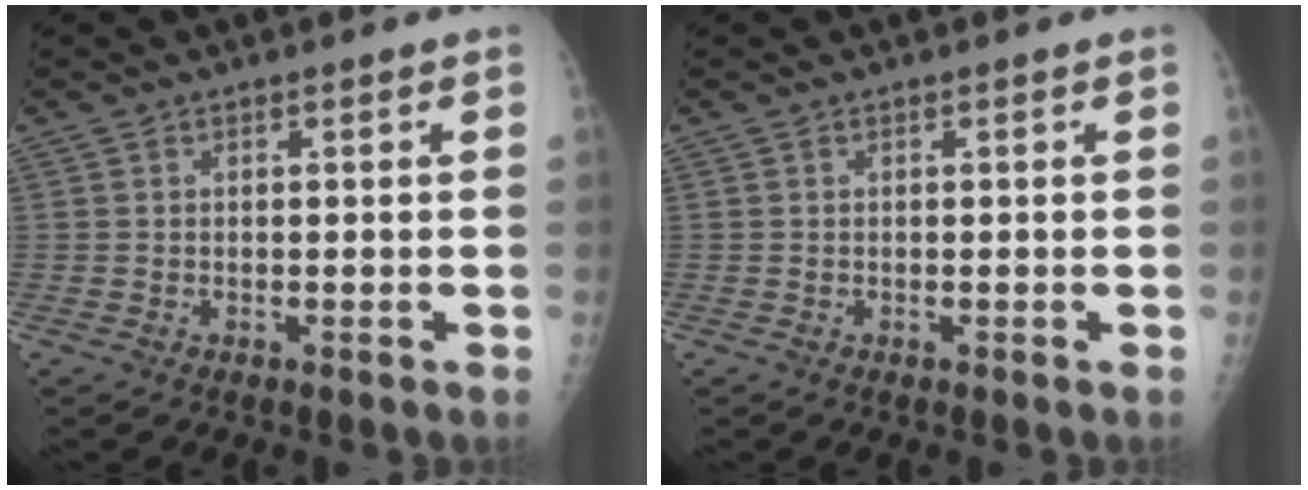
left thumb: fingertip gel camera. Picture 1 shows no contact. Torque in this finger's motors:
{"motor_torque": [-0.06, 0.06, -0.03, 0.00, 0.00]}